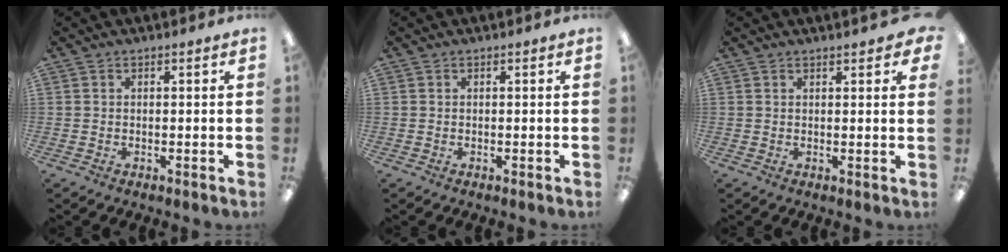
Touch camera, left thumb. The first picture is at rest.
{"total": 0.0}
{"total": 1.9, "force": [1.6, 0.3, 1.0], "torque": [-0.014, -0.002, 0.026]}